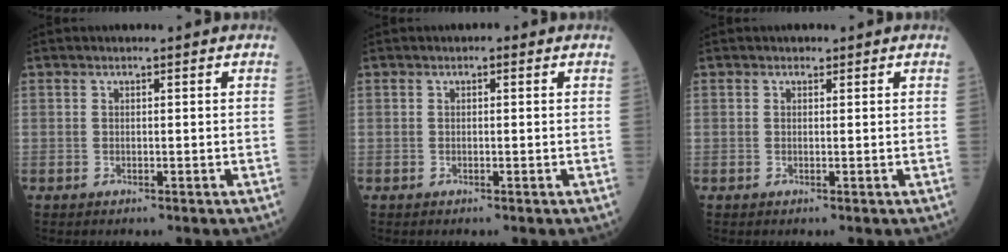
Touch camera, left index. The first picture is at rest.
{"total": 0.6, "force": [0.1, 0.4, 0.4], "torque": [-0.003, 0.002, -0.006]}
{"total": 0.5, "force": [0.3, 0.4, 0.1], "torque": [-0.002, -0.007, -0.001]}